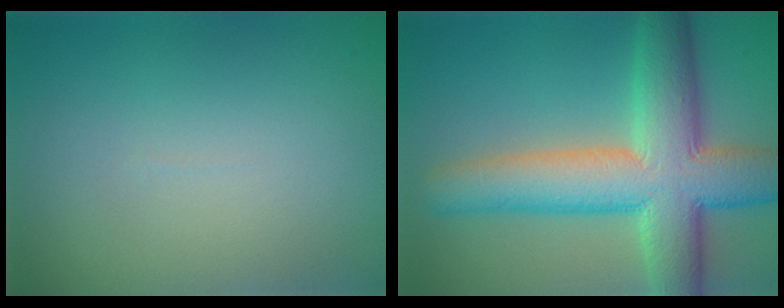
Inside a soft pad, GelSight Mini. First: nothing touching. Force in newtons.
{"total": 10.8, "press": 10.8, "slide": 0.6}